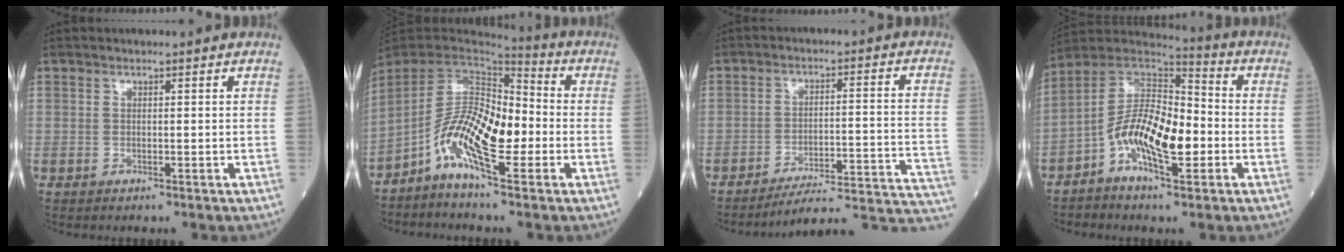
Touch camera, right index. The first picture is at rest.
{"total": 11.5, "force": [-3.4, 3.0, 10.5], "torque": [-0.214, 0.014, -0.072]}
{"total": 17.7, "force": [-16.8, -1.1, 5.4], "torque": [-0.021, 0.019, -0.218]}
{"total": 12.8, "force": [-3.9, 4.4, 11.3], "torque": [-0.224, 0.018, -0.074]}